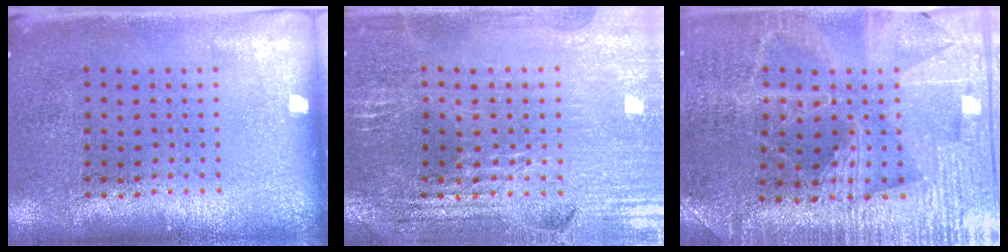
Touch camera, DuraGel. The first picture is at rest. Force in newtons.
{"total": 2.8, "press": 2.7, "slide": 0.5}
{"total": 3.2, "press": 3.2, "slide": 0.5}